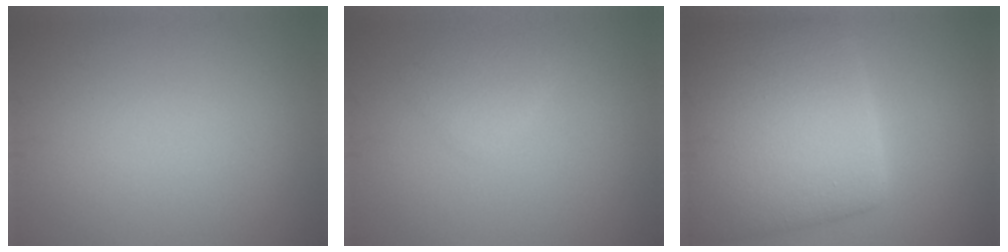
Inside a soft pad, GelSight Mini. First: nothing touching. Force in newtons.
{"total": 1.7, "press": 1.7, "slide": 0.1}
{"total": 12.6, "press": 12.6, "slide": 0.9}